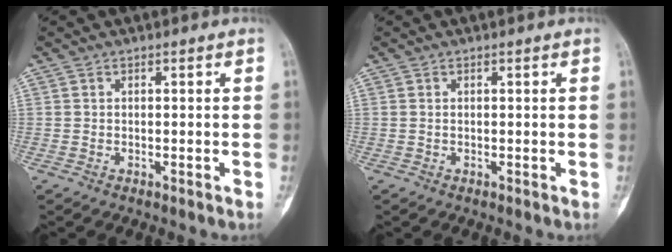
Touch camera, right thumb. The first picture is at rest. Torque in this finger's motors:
{"motor_torque": [0.04, 0.04, 0.09, 0.12, 0.03]}